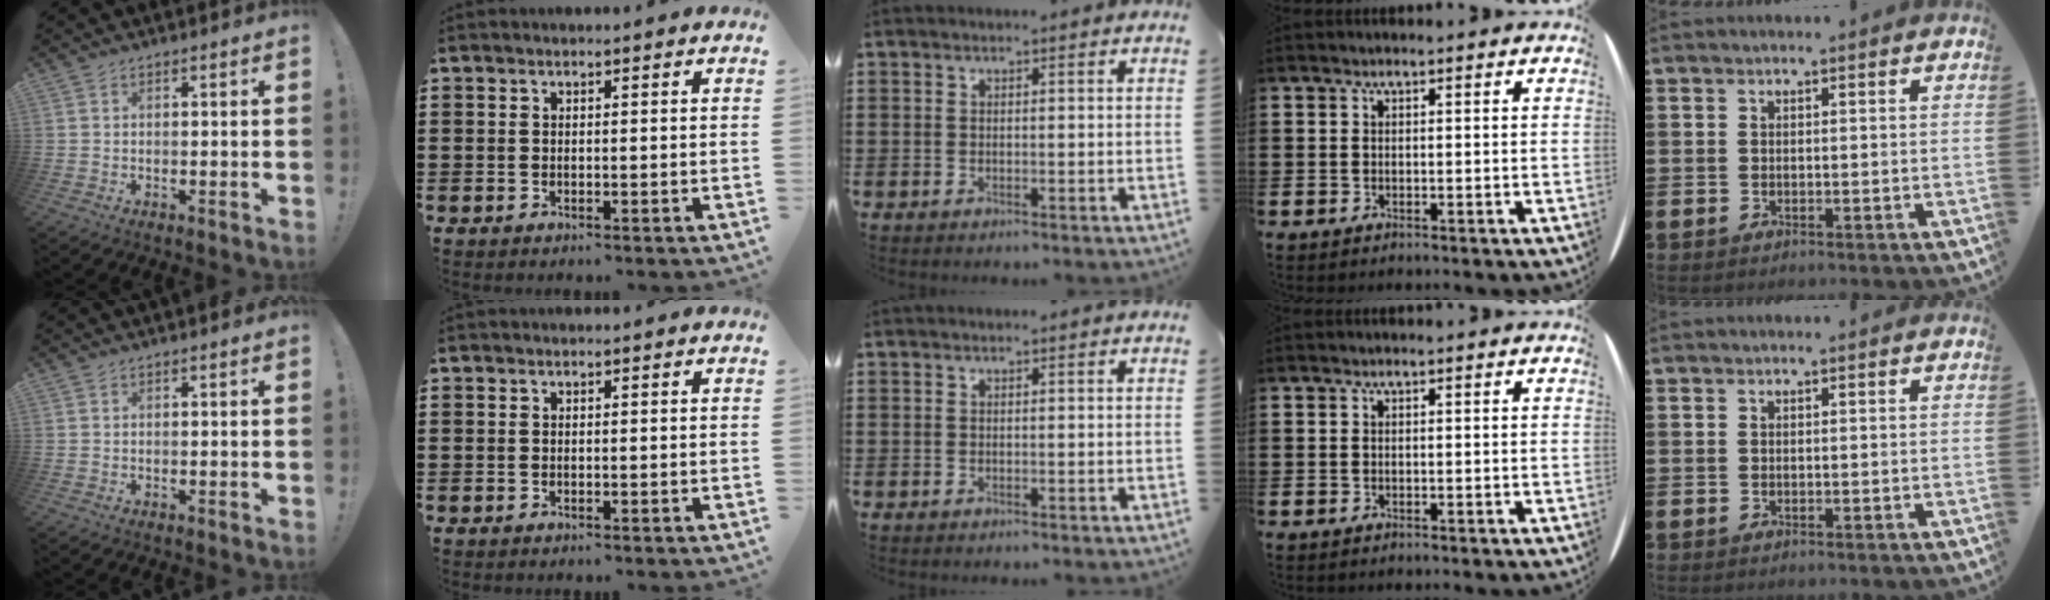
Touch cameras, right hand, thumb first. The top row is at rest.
{}